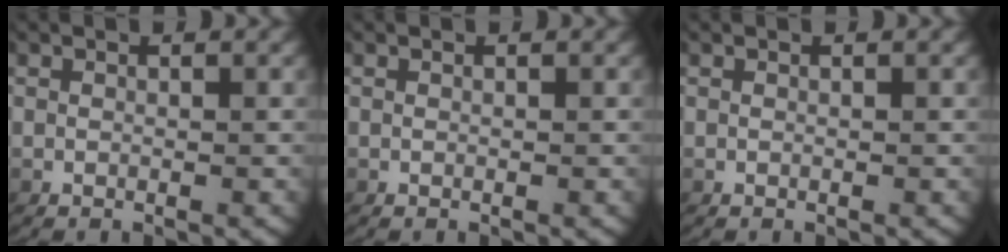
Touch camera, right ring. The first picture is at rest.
{"total": 0.0}
{"total": 0.0}